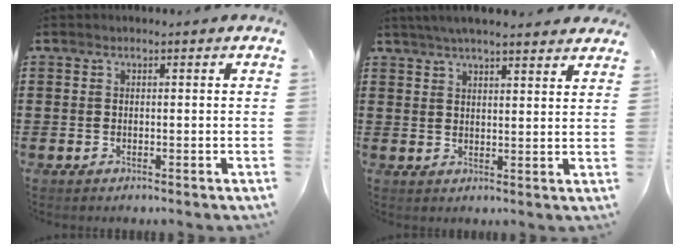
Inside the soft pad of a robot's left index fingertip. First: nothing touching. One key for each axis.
{"total": 4.5, "fx": 4.1, "fy": 0.2, "fz": 1.8, "tx": -0.044, "ty": -0.005, "tz": 0.075}